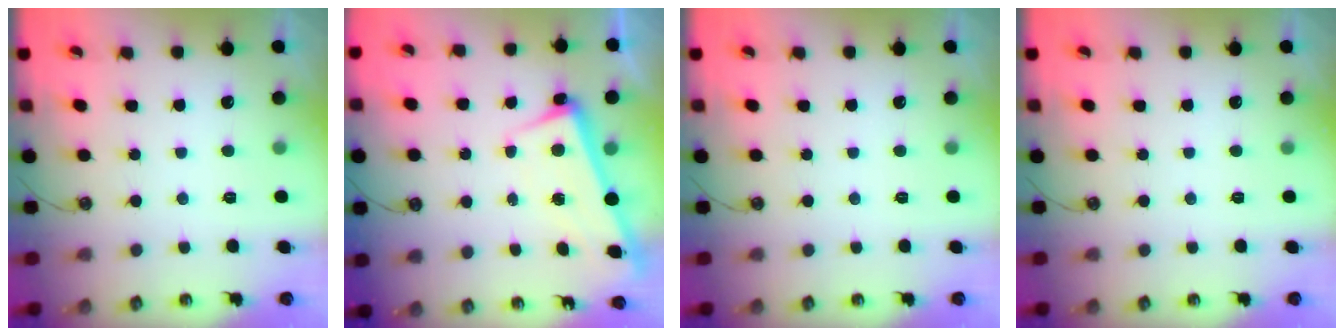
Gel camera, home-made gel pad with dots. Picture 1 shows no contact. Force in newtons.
{"total": 2.3, "press": 2.2, "slide": 0.8}
{"total": 0.0}
{"total": 0.0}